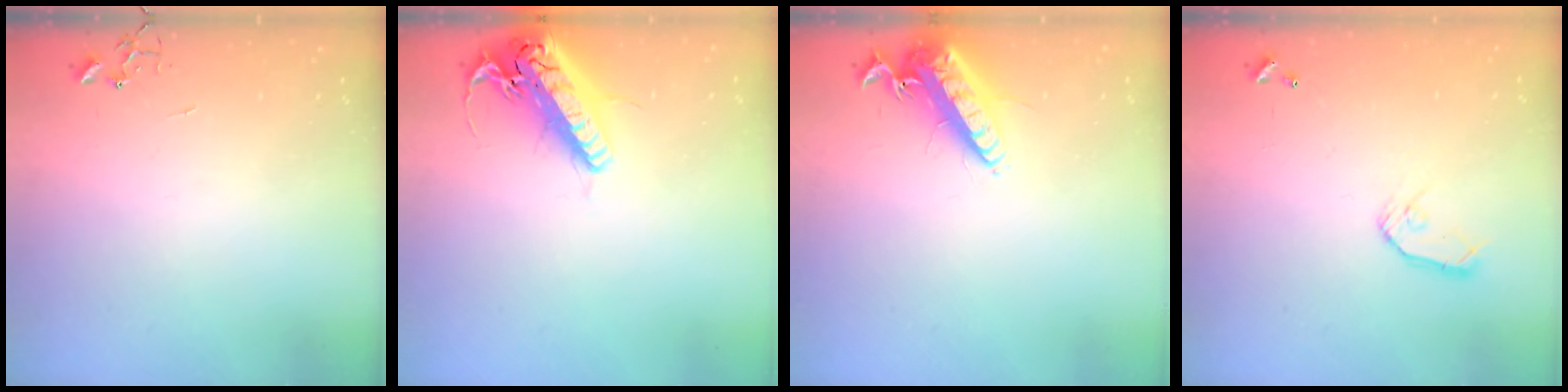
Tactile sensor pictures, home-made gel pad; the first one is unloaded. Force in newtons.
{"total": 21.0, "press": 20.7, "slide": 3.7}
{"total": 15.9, "press": 15.5, "slide": 3.3}
{"total": 8.0, "press": 8.0, "slide": 0.4}